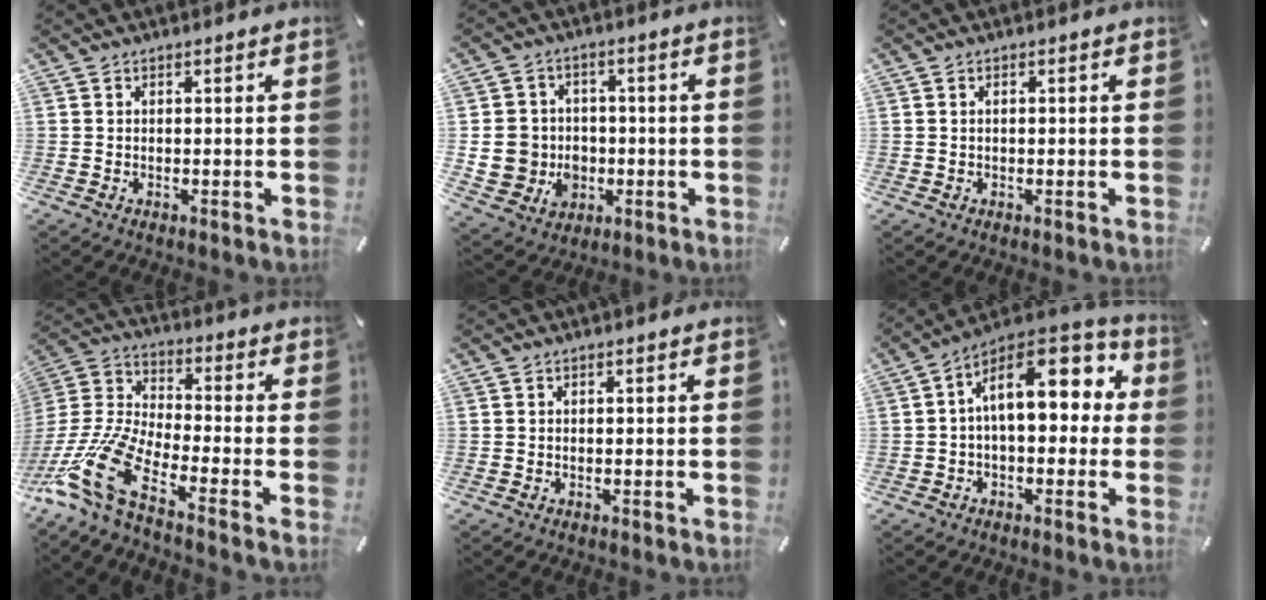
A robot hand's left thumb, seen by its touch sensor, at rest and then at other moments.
{"total": 10.6, "force": [-0.9, 9.9, 3.8], "torque": [-0.092, 0.006, -0.012]}
{"total": 0.7, "force": [0.1, 0.3, 0.7], "torque": [-0.014, 0.002, 0.000]}
{"total": 16.4, "force": [-8.7, 6.9, 12.1], "torque": [-0.274, 0.019, -0.157]}
{"total": 0.0}
{"total": 16.6, "force": [4.5, 8.9, 13.3], "torque": [-0.213, -0.016, 0.078]}